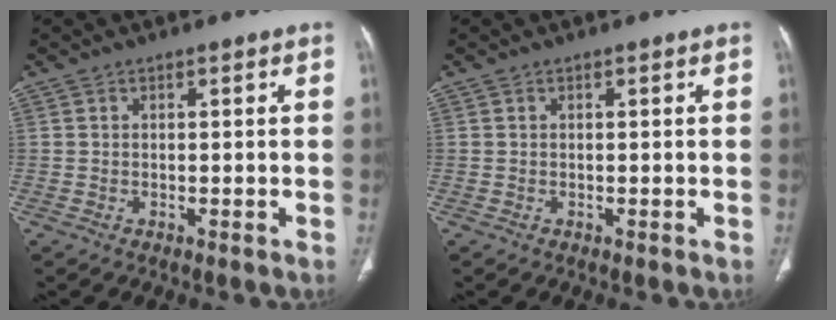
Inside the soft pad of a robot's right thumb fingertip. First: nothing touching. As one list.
[{"total": 0.0}]